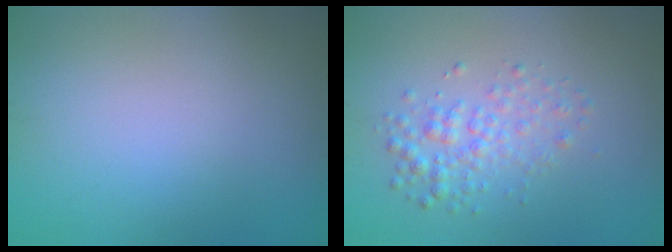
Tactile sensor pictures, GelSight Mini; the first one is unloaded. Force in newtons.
{"total": 2.5, "press": 2.5, "slide": 0.0}